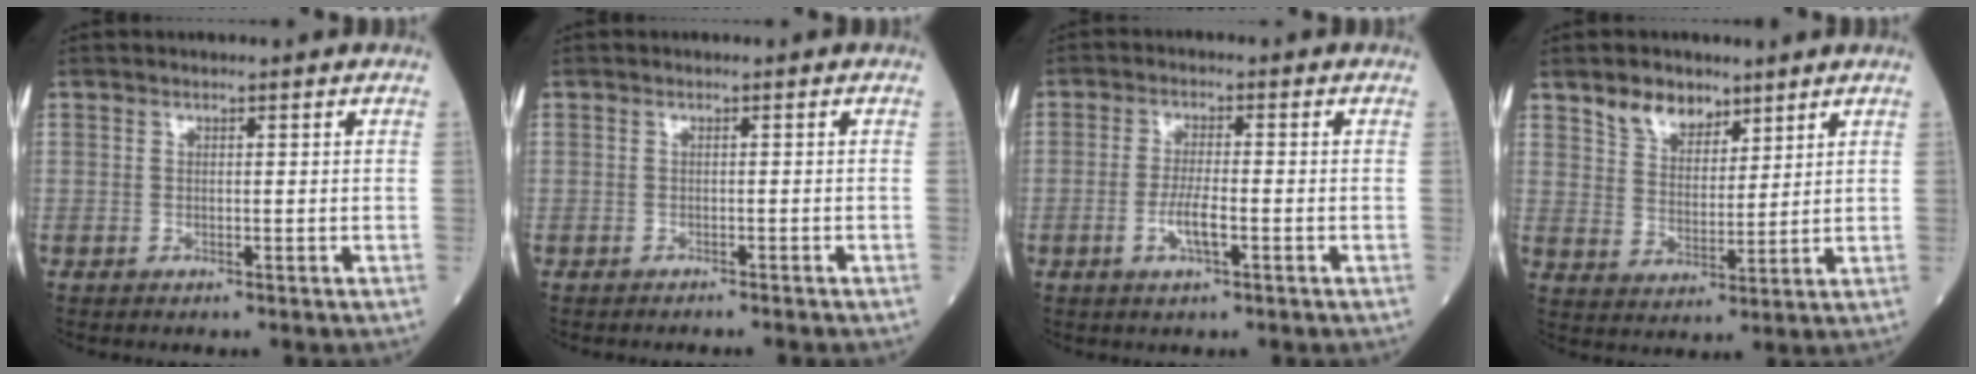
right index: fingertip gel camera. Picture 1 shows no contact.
{"total": 2.4, "force": [-2.3, -0.2, 0.8], "torque": [-0.014, -0.002, -0.026]}
{"total": 4.2, "force": [-1.5, 0.5, 3.9], "torque": [-0.079, -0.003, -0.026]}
{"total": 6.3, "force": [4.6, 3.5, 2.5], "torque": [-0.049, 0.006, 0.093]}